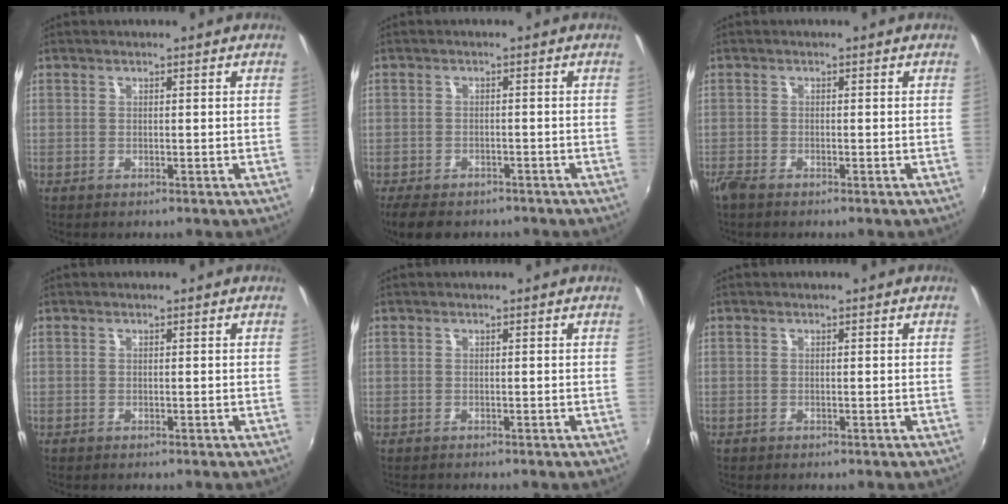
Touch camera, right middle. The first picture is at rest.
{"total": 6.5, "force": [-4.6, 3.8, 2.5], "torque": [-0.054, 0.003, -0.069]}
{"total": 2.2, "force": [-1.9, 0.5, 1.1], "torque": [-0.027, -0.008, -0.039]}
{"total": 0.0}
{"total": 1.1, "force": [-0.8, 0.9, -0.1], "torque": [-0.003, 0.004, -0.011]}
{"total": 0.0}